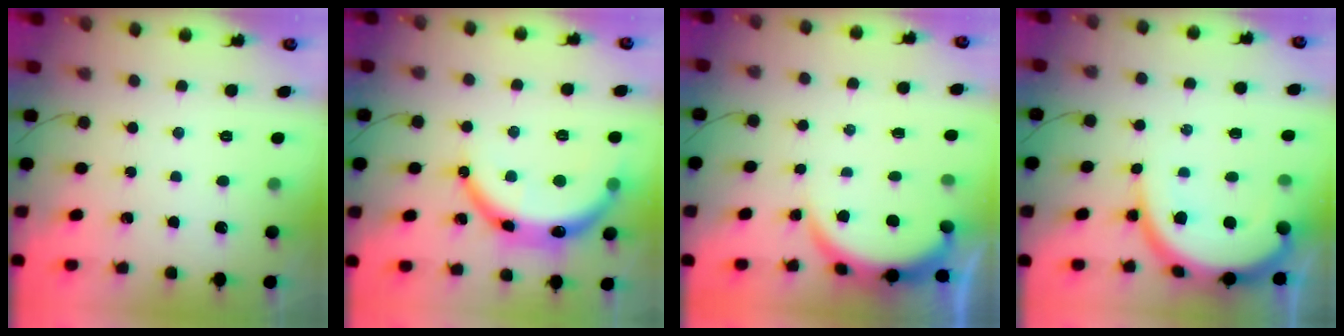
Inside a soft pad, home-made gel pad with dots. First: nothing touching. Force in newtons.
{"total": 16.1, "press": 16.1, "slide": 0.4}
{"total": 4.3, "press": 4.3, "slide": 0.6}
{"total": 11.0, "press": 11.0, "slide": 0.9}